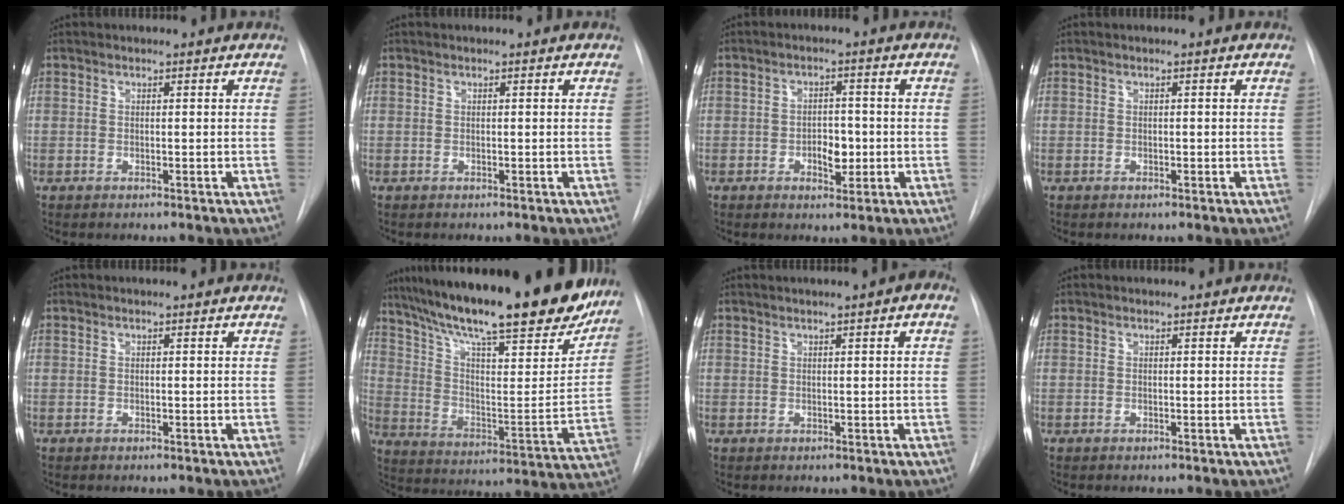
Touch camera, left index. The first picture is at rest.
{"total": 0.0}
{"total": 4.1, "force": [-1.0, 2.3, 3.2], "torque": [-0.042, 0.005, -0.010]}
{"total": 0.0}
{"total": 0.0}
{"total": 29.6, "force": [23.9, 5.0, 16.8], "torque": [-0.275, -0.027, 0.340]}
{"total": 2.6, "force": [1.0, 0.2, 2.4], "torque": [-0.036, 0.010, 0.014]}
{"total": 0.0}